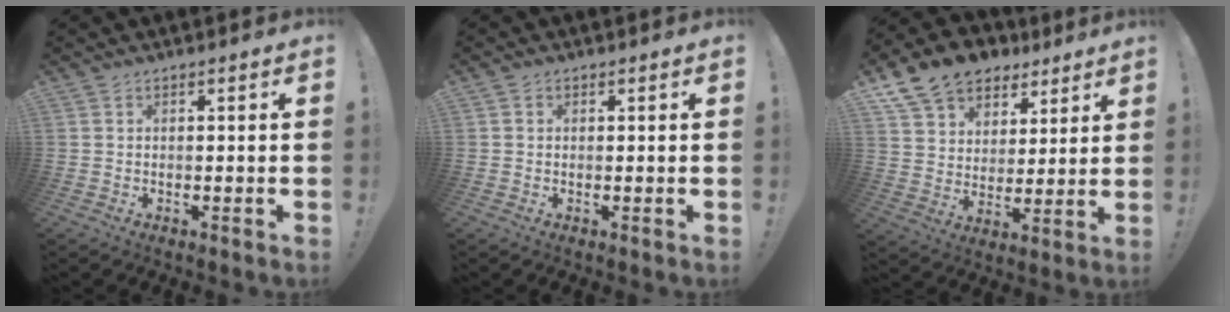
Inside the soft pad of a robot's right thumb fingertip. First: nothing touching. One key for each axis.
{"total": 0.8, "fx": 0.1, "fy": 0.7, "fz": 0.1, "tx": 0.004, "ty": -0.001, "tz": 0.001}
{"total": 13.8, "fx": 9.5, "fy": 9.0, "fz": 4.4, "tx": -0.077, "ty": -0.063, "tz": 0.179}